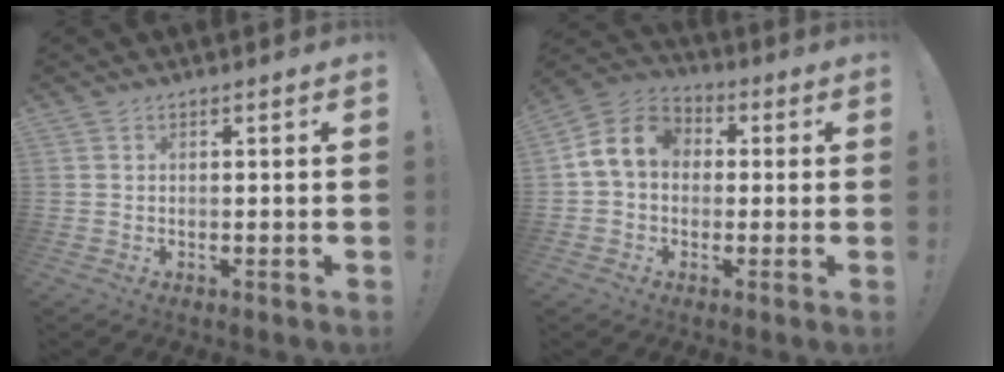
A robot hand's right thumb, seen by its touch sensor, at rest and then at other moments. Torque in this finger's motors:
{"motor_torque": [0.99, 1.05, 0.72, 0.24, 0.05]}